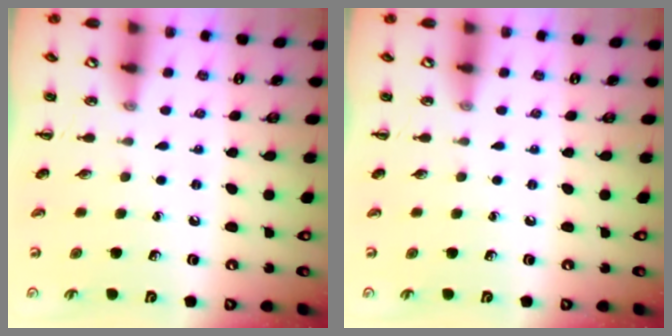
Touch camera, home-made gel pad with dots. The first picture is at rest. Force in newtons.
{"total": 0.0}